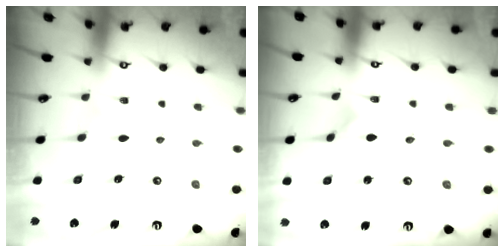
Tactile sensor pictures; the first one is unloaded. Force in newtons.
{"total": 0.6, "press": 0.6, "slide": 0.1}